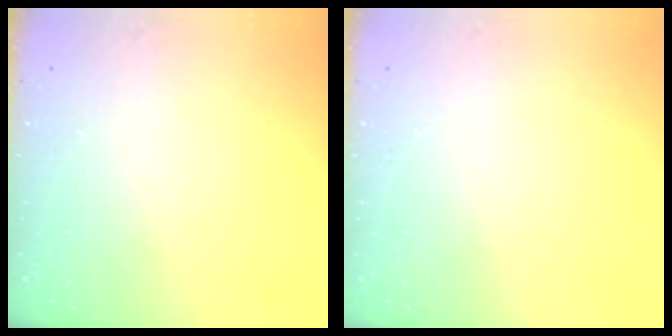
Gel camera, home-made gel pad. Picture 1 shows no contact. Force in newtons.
{"total": 0.0}